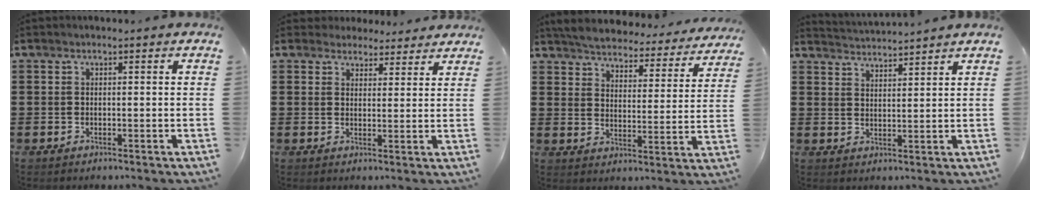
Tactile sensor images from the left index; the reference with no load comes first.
{"total": 3.7, "force": [3.4, 1.4, 0.2], "torque": [-0.008, -0.004, 0.065]}
{"total": 4.3, "force": [4.3, 0.1, 0.3], "torque": [-0.032, -0.035, 0.070]}
{"total": 3.0, "force": [2.9, -0.6, -0.4], "torque": [-0.003, -0.015, 0.052]}